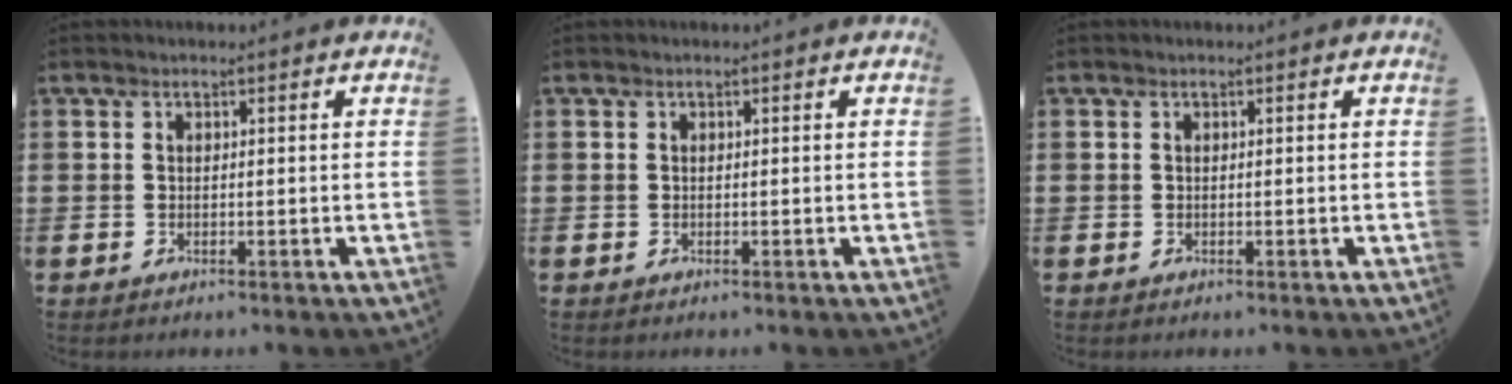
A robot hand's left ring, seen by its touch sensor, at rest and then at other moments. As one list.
[{"total": 0.0}, {"total": 0.0}]